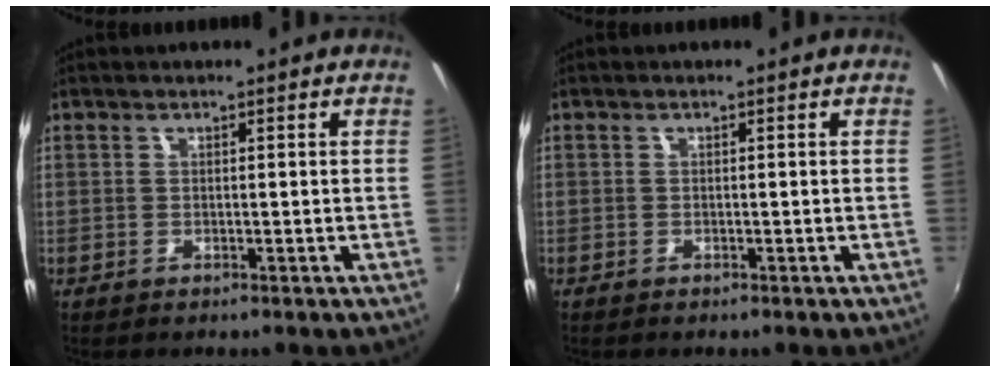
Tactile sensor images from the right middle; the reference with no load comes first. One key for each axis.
{"total": 0.6, "fx": -0.5, "fy": 0.3, "fz": 0.0, "tx": -0.003, "ty": -0.003, "tz": -0.011}